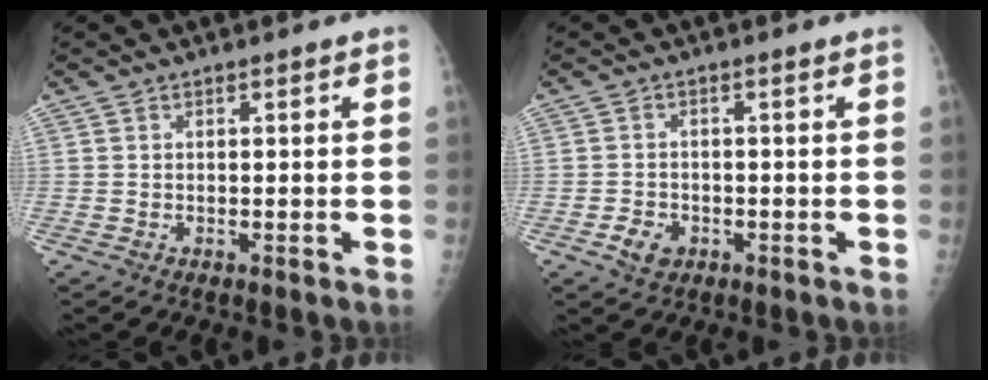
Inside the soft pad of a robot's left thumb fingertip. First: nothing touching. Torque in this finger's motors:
{"motor_torque": [-0.23, 0.20, 0.04, 0.04, 0.00]}